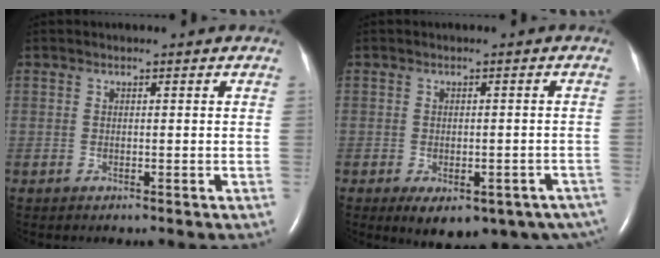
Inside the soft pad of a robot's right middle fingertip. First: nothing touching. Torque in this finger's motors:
{"motor_torque": [1.11, -1.02, 0.18, 0.05]}